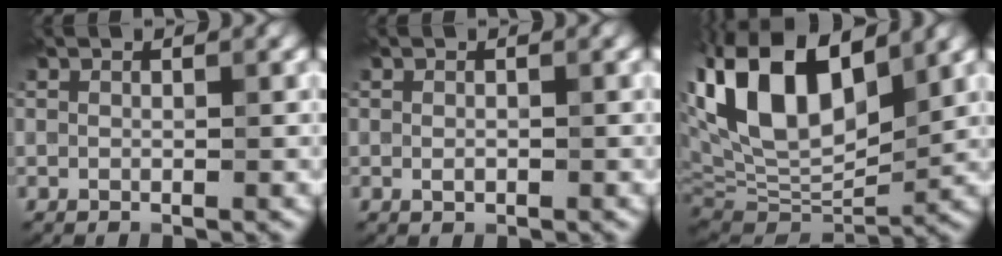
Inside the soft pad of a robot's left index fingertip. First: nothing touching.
{"total": 0.8, "force": [-0.2, 0.5, 0.6], "torque": [-0.009, -0.002, -0.002]}
{"total": 13.4, "force": [4.4, 7.0, 10.6], "torque": [-0.199, 0.022, 0.069]}